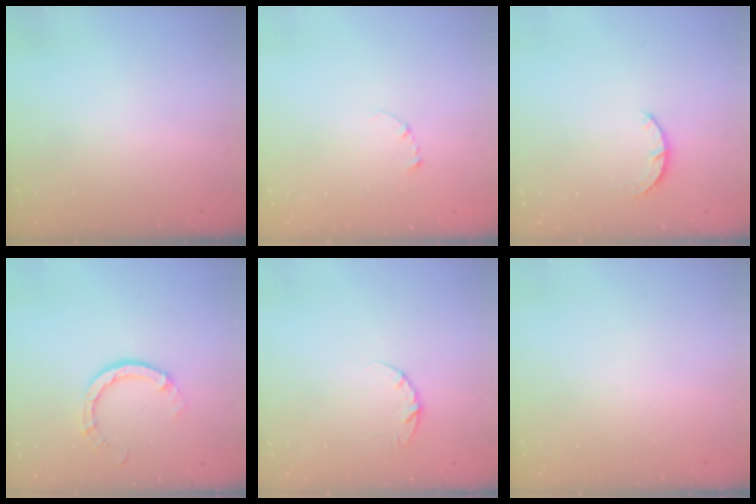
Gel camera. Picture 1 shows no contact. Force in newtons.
{"total": 2.3, "press": 2.3, "slide": 0.2}
{"total": 3.3, "press": 3.3, "slide": 0.5}
{"total": 3.9, "press": 3.9, "slide": 0.2}
{"total": 4.8, "press": 4.7, "slide": 0.6}
{"total": 0.0}